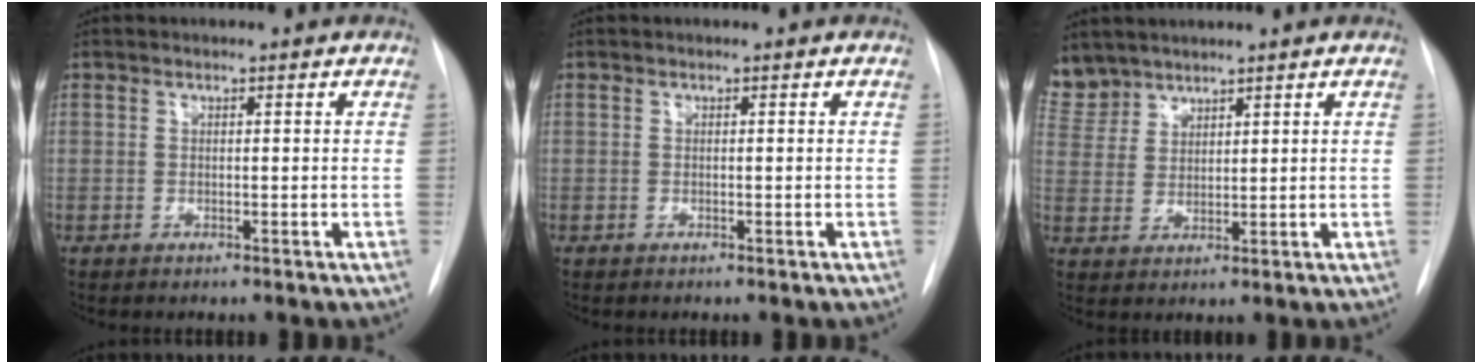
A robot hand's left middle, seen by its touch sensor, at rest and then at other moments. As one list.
[{"total": 0.0}, {"total": 6.8, "force": [6.0, 3.2, 0.3], "torque": [-0.009, 0.010, 0.130]}]